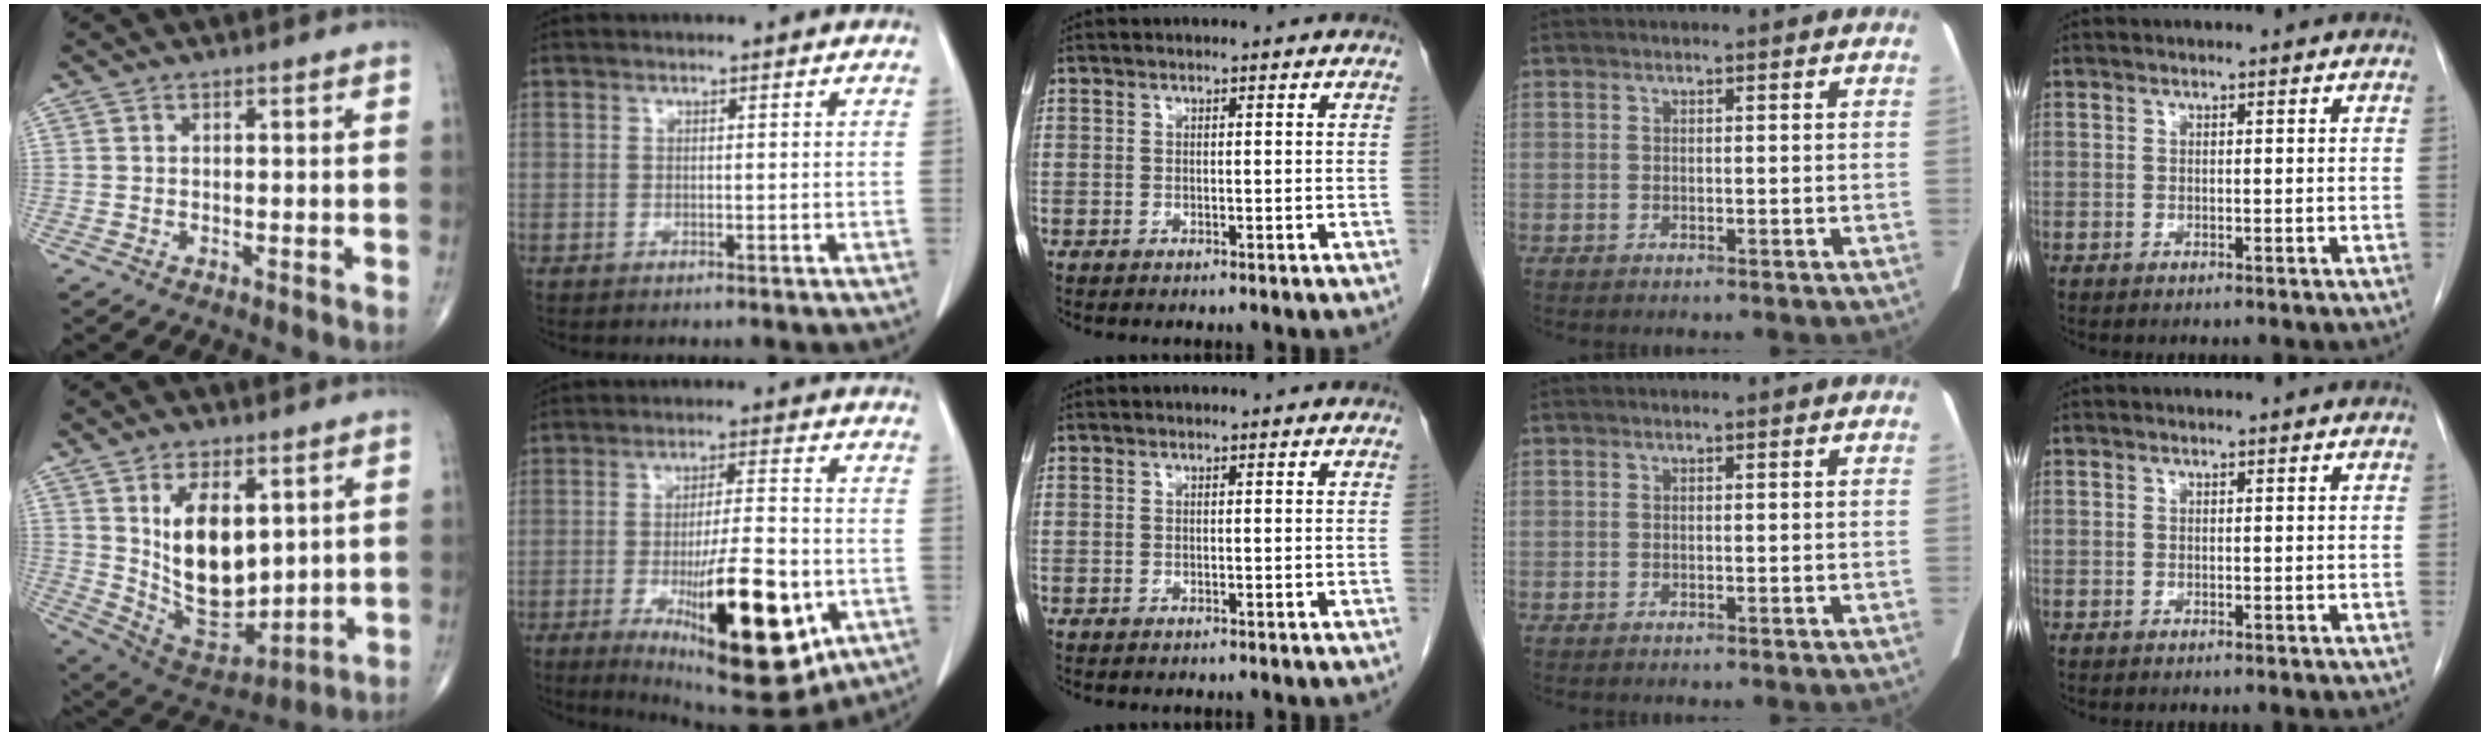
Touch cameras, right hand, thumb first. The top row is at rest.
{"thumb": {"total": 16.6, "force": [3.7, 9.2, 13.3], "torque": [-0.192, -0.028, 0.092]}, "index": {"total": 18.5, "force": [-6.4, 4.3, 16.8], "torque": [-0.247, -0.022, -0.083]}}